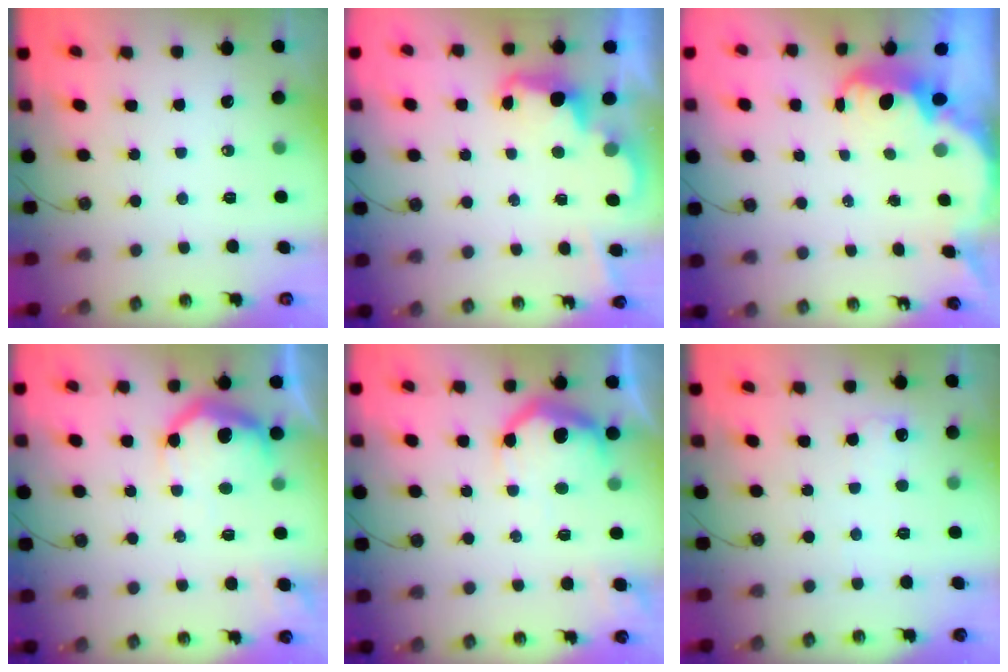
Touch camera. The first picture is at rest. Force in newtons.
{"total": 2.5, "press": 2.5, "slide": 0.5}
{"total": 3.2, "press": 3.2, "slide": 0.4}
{"total": 14.5, "press": 14.5, "slide": 1.3}
{"total": 14.5, "press": 14.5, "slide": 1.3}
{"total": 5.2, "press": 5.0, "slide": 1.1}